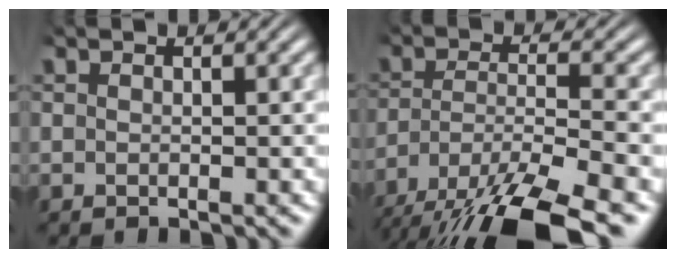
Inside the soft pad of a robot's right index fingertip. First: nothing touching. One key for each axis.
{"total": 8.0, "fx": -3.5, "fy": 4.0, "fz": 6.0, "tx": -0.103, "ty": -0.021, "tz": -0.046}